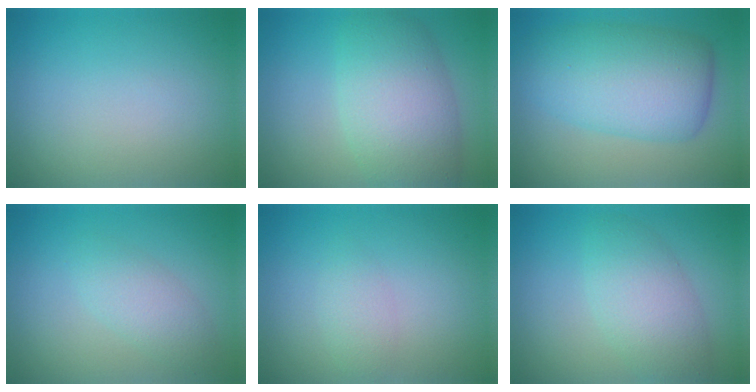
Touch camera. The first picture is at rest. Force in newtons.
{"total": 7.7, "press": 7.7, "slide": 0.1}
{"total": 8.2, "press": 8.2, "slide": 0.2}
{"total": 2.5, "press": 2.5, "slide": 0.0}
{"total": 1.6, "press": 1.6, "slide": 0.1}
{"total": 4.5, "press": 4.5, "slide": 0.2}